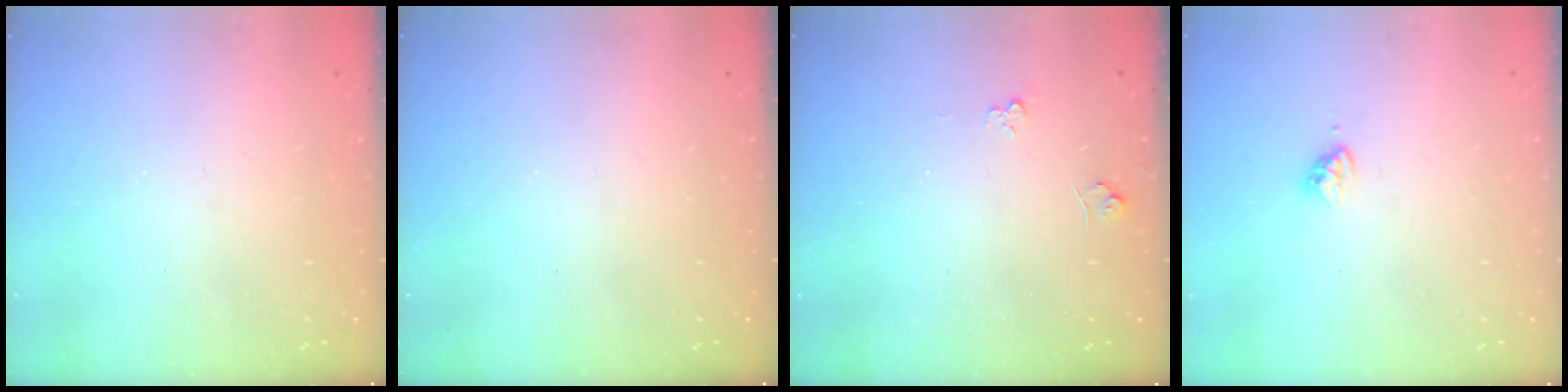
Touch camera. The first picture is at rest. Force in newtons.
{"total": 0.0}
{"total": 3.6, "press": 3.6, "slide": 0.4}
{"total": 3.3, "press": 3.3, "slide": 0.2}